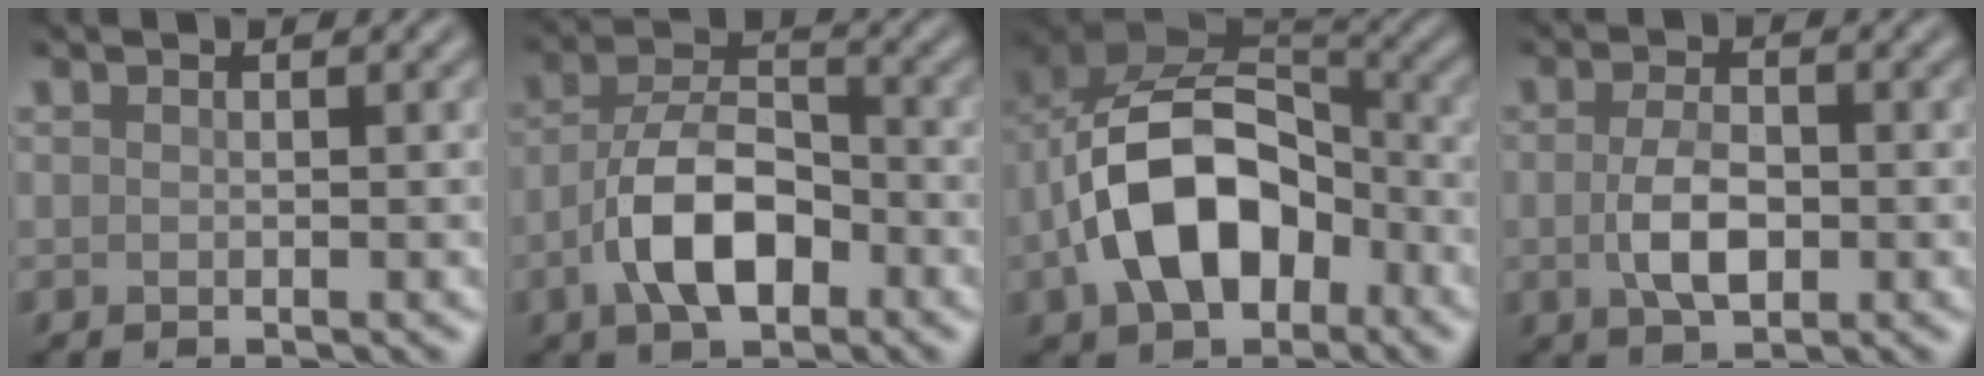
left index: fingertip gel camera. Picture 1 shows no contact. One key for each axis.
{"total": 7.1, "fx": -2.7, "fy": 3.7, "fz": 5.5, "tx": -0.098, "ty": 0.006, "tz": -0.055}
{"total": 11.9, "fx": -3.2, "fy": 7.5, "fz": 8.7, "tx": -0.168, "ty": 0.012, "tz": -0.066}
{"total": 3.8, "fx": -0.6, "fy": 2.0, "fz": 3.2, "tx": -0.068, "ty": -0.002, "tz": -0.011}